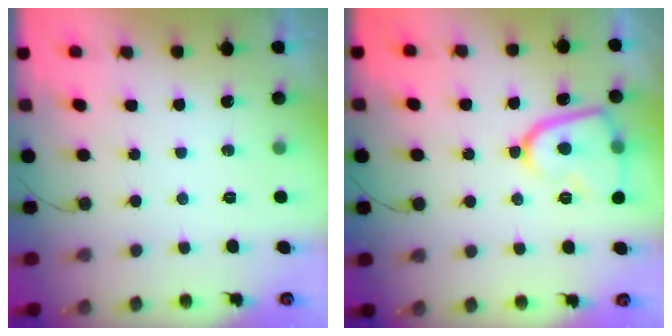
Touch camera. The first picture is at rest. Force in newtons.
{"total": 13.7, "press": 13.6, "slide": 1.4}